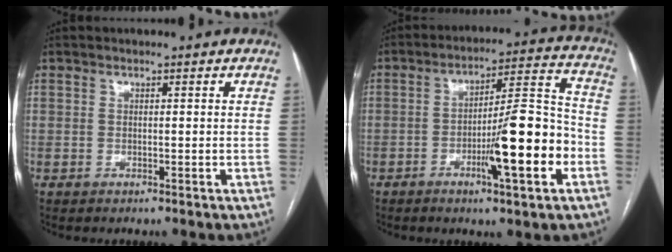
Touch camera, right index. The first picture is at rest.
{"total": 14.0, "force": [-4.6, 1.2, 13.1], "torque": [-0.202, 0.005, -0.070]}